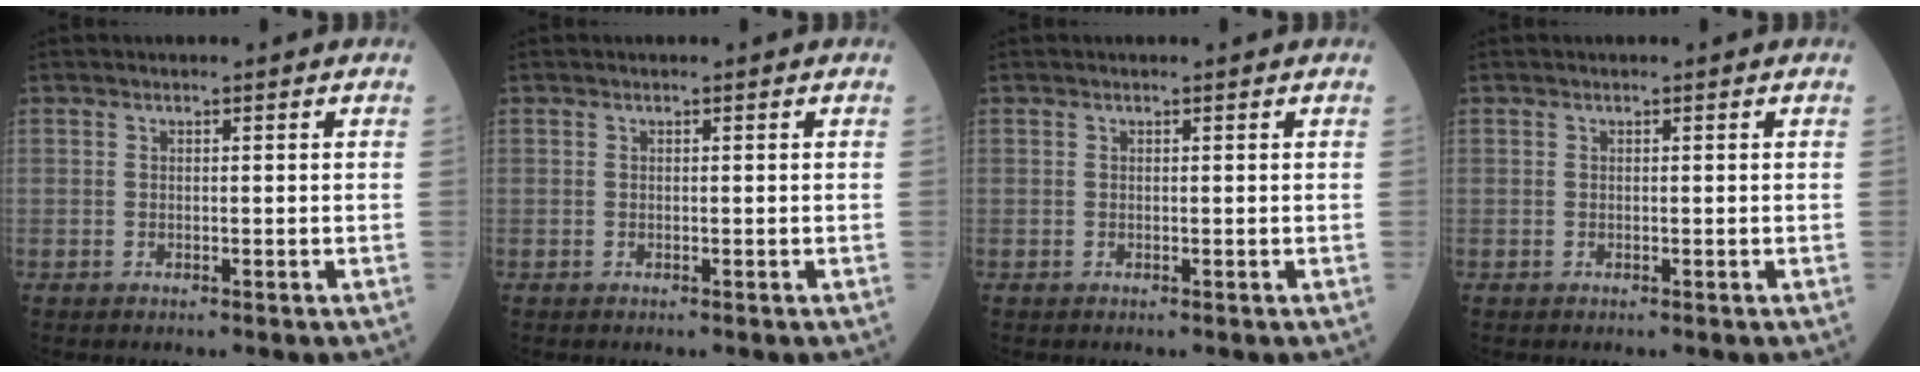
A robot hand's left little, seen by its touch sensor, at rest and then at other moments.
{"total": 0.0}
{"total": 0.0}
{"total": 0.0}